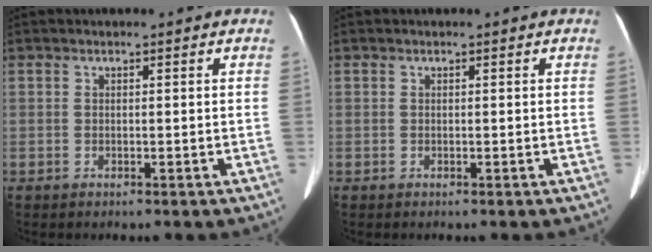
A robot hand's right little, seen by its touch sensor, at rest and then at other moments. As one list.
[{"total": 0.0}]